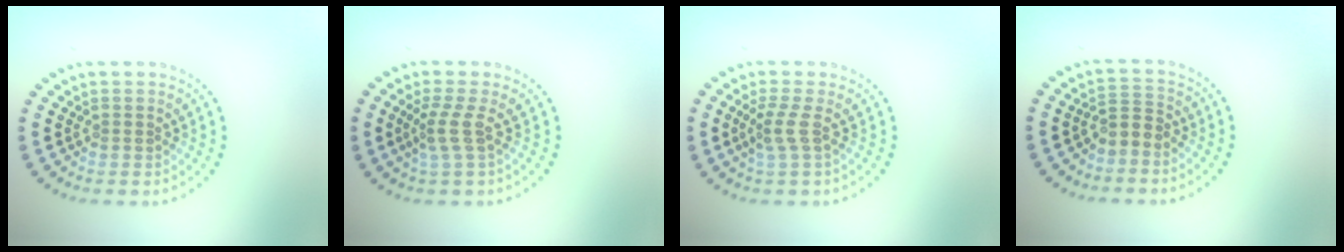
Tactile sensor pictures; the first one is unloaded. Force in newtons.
{"total": 2.0, "press": 1.3, "slide": 1.5}
{"total": 1.8, "press": 1.3, "slide": 1.2}
{"total": 2.1, "press": 1.6, "slide": 1.3}